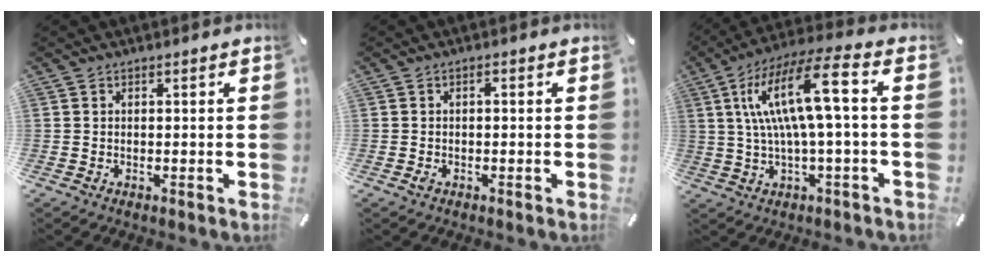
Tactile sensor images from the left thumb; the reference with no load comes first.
{"total": 0.9, "force": [-0.3, 0.5, 0.7], "torque": [-0.015, 0.001, -0.007]}
{"total": 15.6, "force": [2.9, 3.2, 15.0], "torque": [-0.297, 0.003, 0.038]}